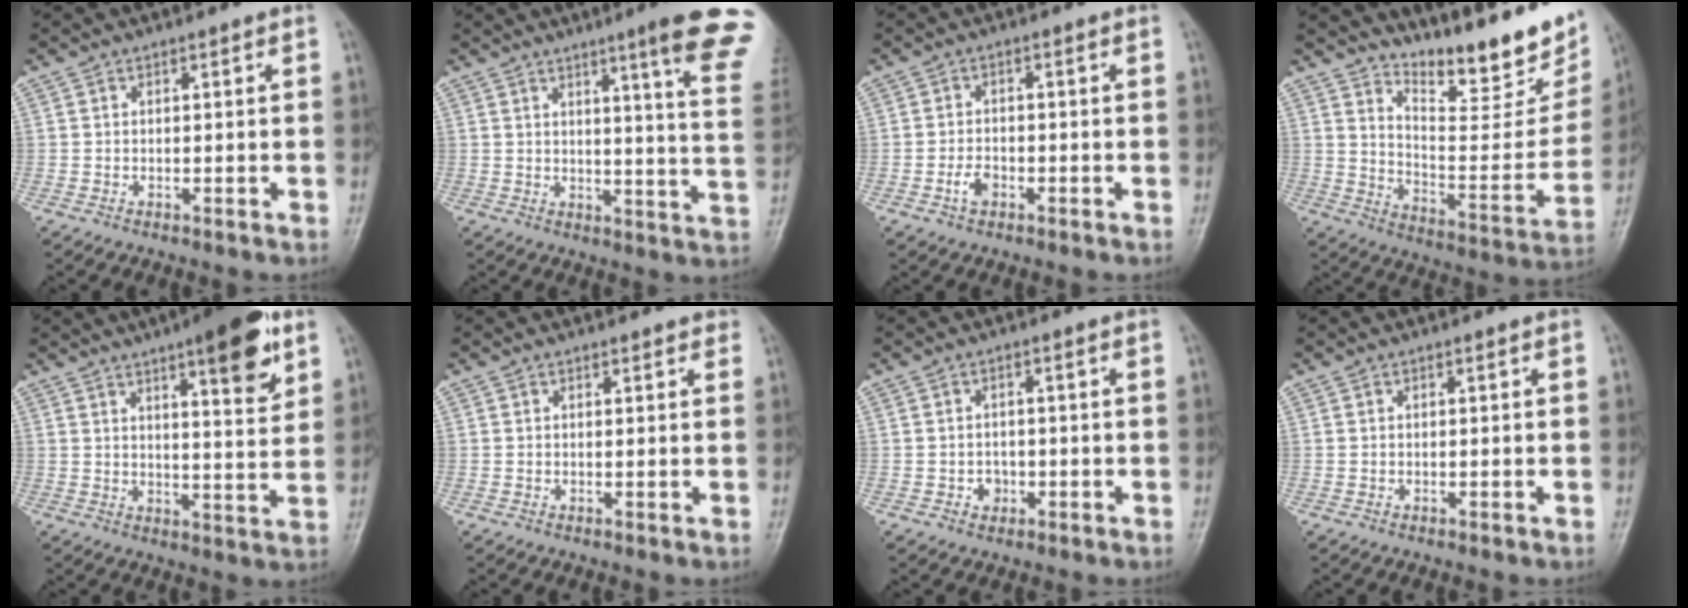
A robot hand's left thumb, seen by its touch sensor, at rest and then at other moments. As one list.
[{"total": 16.2, "force": [10.3, 0.6, 12.4], "torque": [-0.135, -0.059, 0.113]}, {"total": 2.8, "force": [-1.4, 1.7, 1.8], "torque": [-0.031, 0.011, -0.025]}, {"total": 20.8, "force": [15.8, 7.0, 11.5], "torque": [-0.123, -0.106, 0.231]}, {"total": 12.8, "force": [7.3, 3.1, 10.1], "torque": [-0.121, -0.036, 0.099]}, {"total": 1.3, "force": [1.1, 0.4, 0.4], "torque": [0.000, -0.002, 0.011]}, {"total": 2.3, "force": [-0.8, 2.0, 0.9], "torque": [0.000, 0.006, -0.009]}, {"total": 0.0}]